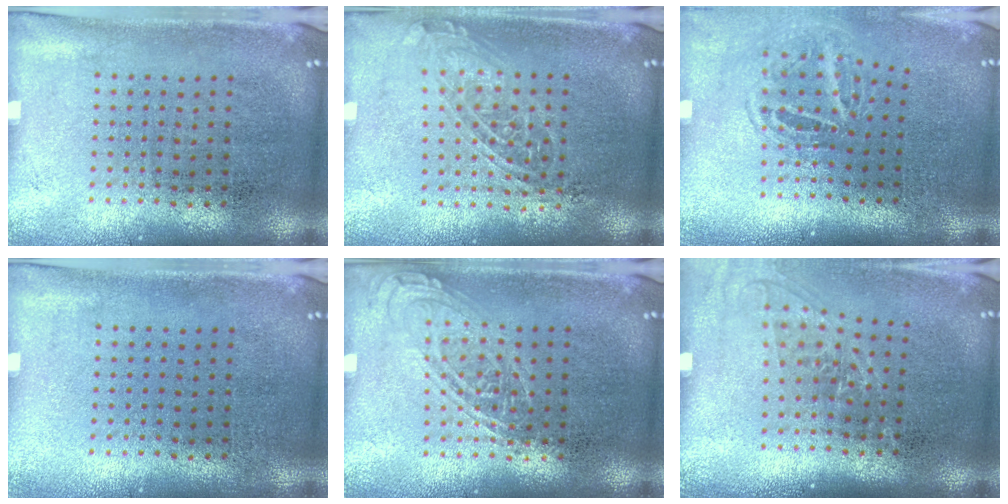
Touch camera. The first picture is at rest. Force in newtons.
{"total": 1.5, "press": 1.3, "slide": 0.6}
{"total": 1.7, "press": 1.2, "slide": 1.3}
{"total": 0.0}
{"total": 1.1, "press": 1.1, "slide": 0.1}
{"total": 1.2, "press": 1.0, "slide": 0.7}